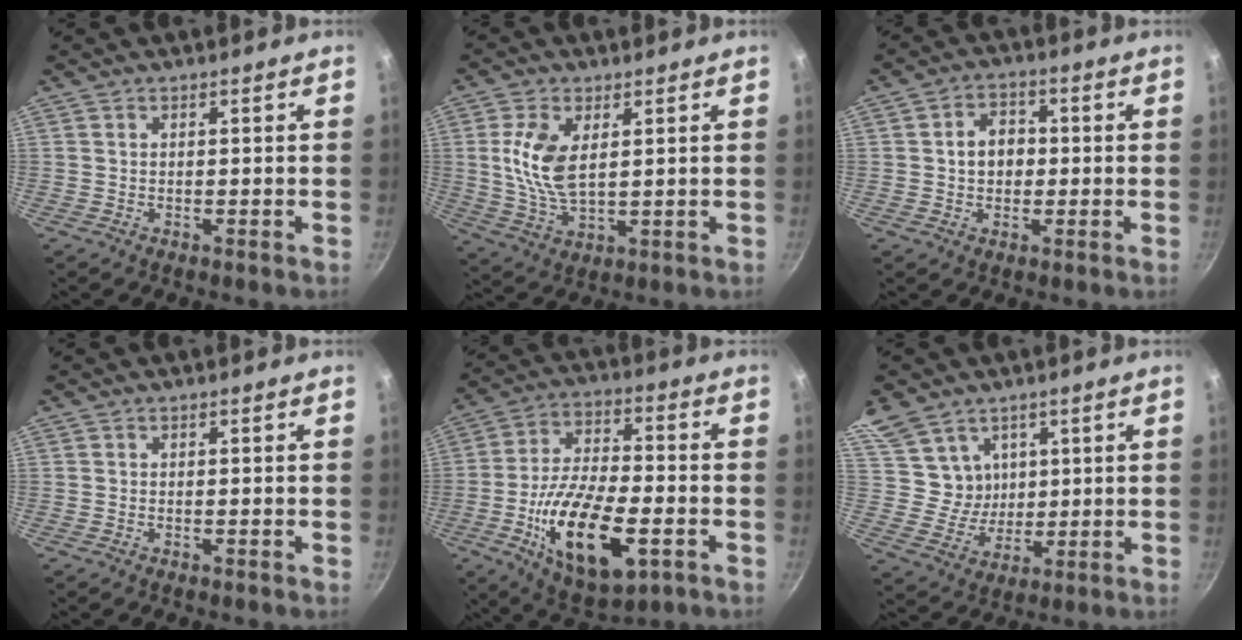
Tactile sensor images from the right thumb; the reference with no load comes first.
{"total": 9.9, "force": [2.2, 5.2, 8.1], "torque": [-0.162, -0.013, 0.047]}
{"total": 5.7, "force": [0.0, 4.6, 3.5], "torque": [-0.026, 0.013, -0.004]}
{"total": 0.0}
{"total": 20.3, "force": [-6.4, 9.1, 17.0], "torque": [-0.292, 0.020, -0.106]}
{"total": 11.0, "force": [5.5, 8.5, 4.1], "torque": [-0.057, -0.020, 0.118]}